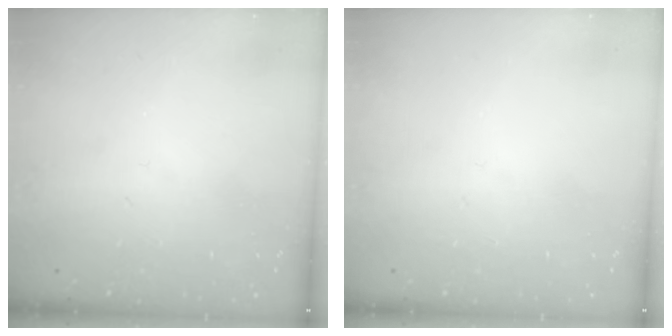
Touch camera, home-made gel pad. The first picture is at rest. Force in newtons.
{"total": 0.0}